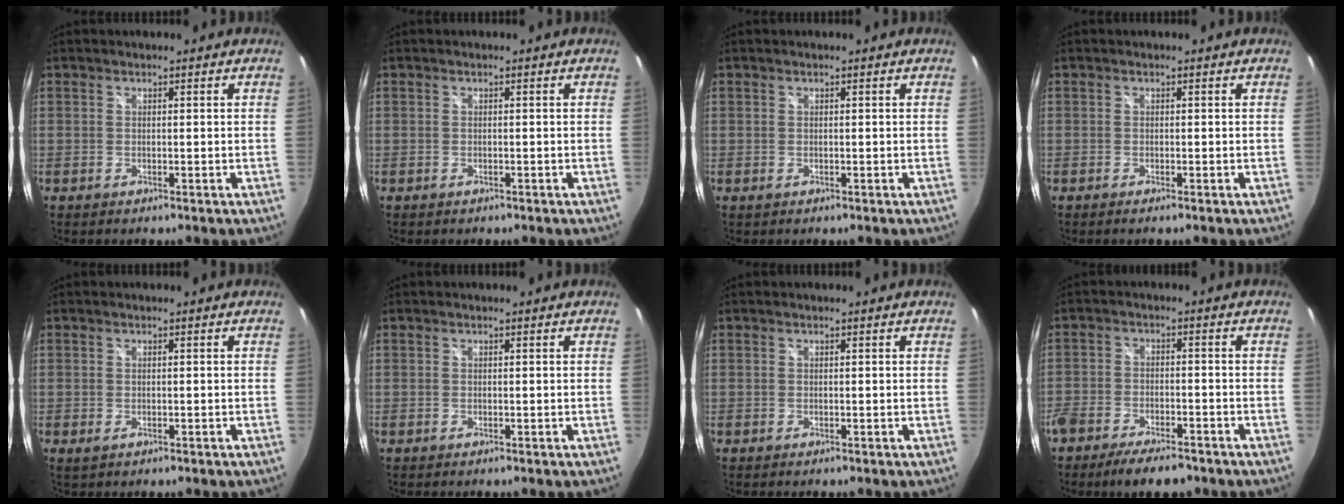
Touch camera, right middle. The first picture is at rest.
{"total": 0.6, "force": [-0.4, 0.4, 0.1], "torque": [-0.003, -0.003, -0.007]}
{"total": 0.0}
{"total": 0.7, "force": [-0.5, -0.1, 0.4], "torque": [-0.007, -0.002, -0.011]}
{"total": 1.1, "force": [-0.4, 0.7, 0.7], "torque": [-0.013, -0.004, -0.005]}
{"total": 0.0}
{"total": 0.0}
{"total": 9.6, "force": [-7.6, 3.1, 5.0], "torque": [-0.121, -0.021, -0.131]}